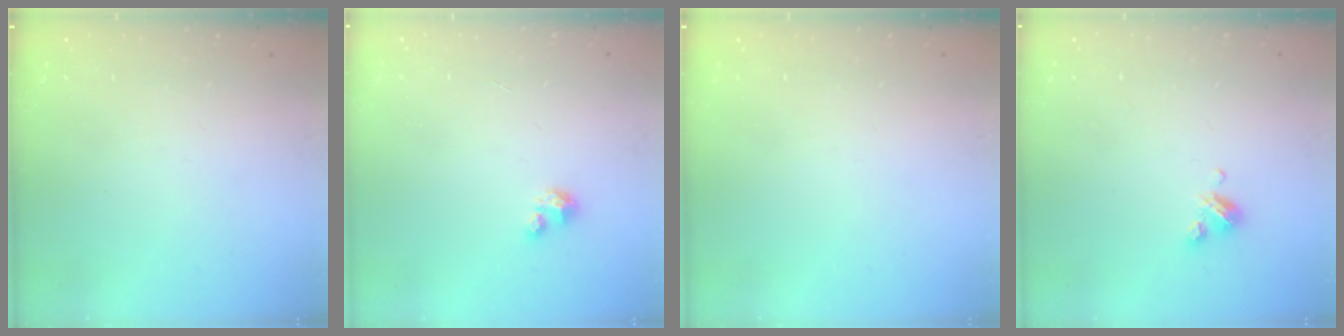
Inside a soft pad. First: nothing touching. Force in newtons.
{"total": 3.3, "press": 3.3, "slide": 0.2}
{"total": 0.0}
{"total": 4.0, "press": 4.0, "slide": 0.3}